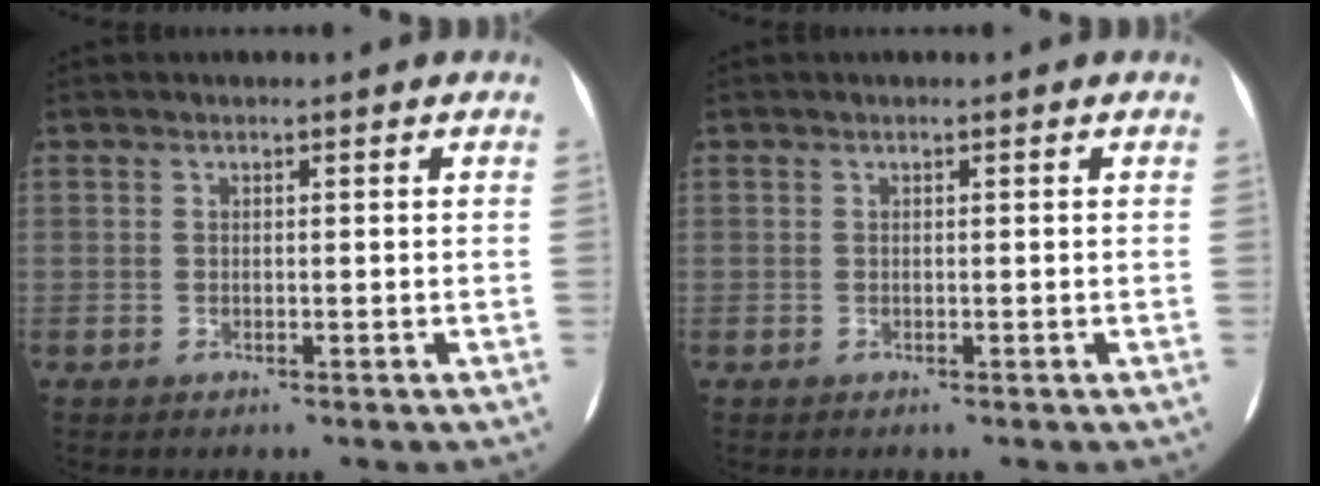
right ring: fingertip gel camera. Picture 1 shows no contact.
{"total": 0.0}